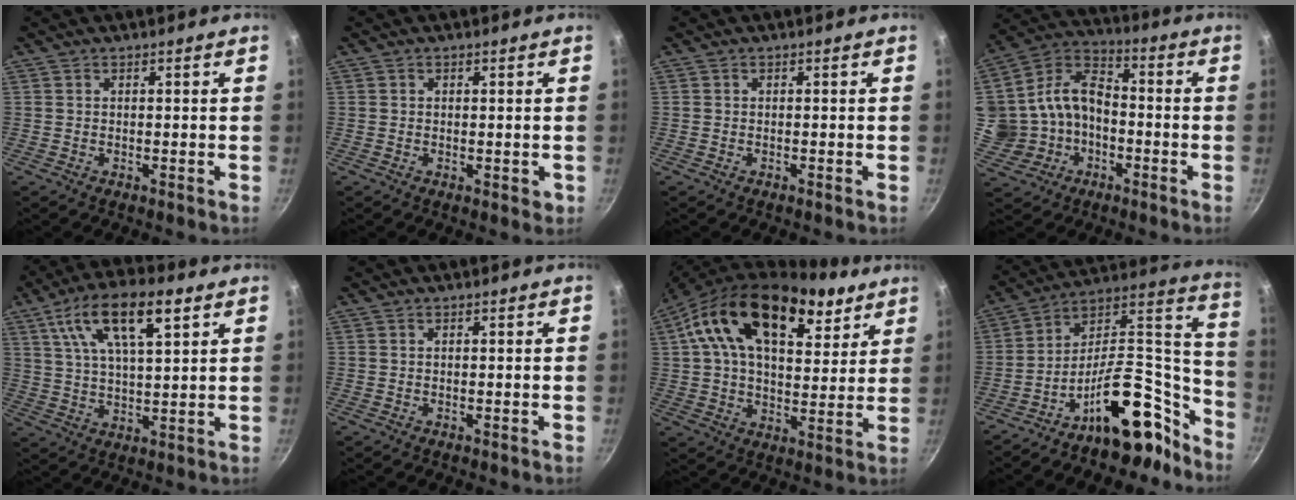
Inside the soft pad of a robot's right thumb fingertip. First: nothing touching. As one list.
[{"total": 1.7, "force": [0.0, 1.1, 1.2], "torque": [-0.011, 0.001, 0.000]}, {"total": 0.0}, {"total": 14.3, "force": [-2.1, 12.0, 7.4], "torque": [-0.130, 0.050, -0.042]}, {"total": 15.0, "force": [6.9, 5.7, 12.1], "torque": [-0.203, -0.004, 0.120]}, {"total": 0.0}, {"total": 22.3, "force": [10.4, 12.5, 15.2], "torque": [-0.230, -0.013, 0.154]}, {"total": 22.9, "force": [-14.5, 11.1, 13.9], "torque": [-0.131, 0.132, -0.234]}]